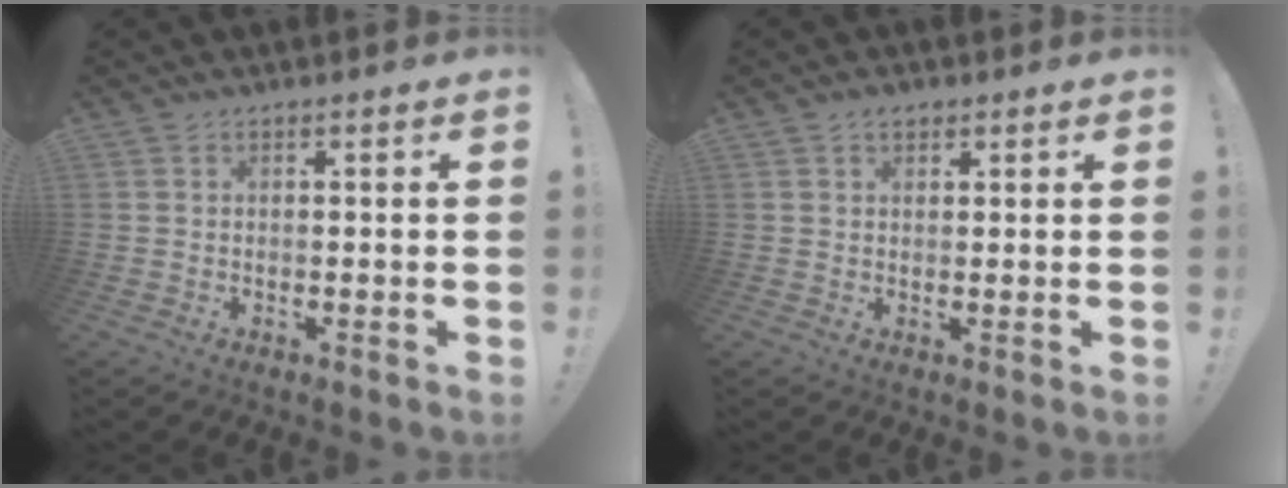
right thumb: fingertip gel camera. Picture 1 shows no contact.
{"total": 2.1, "force": [1.3, 1.3, 1.1], "torque": [-0.013, -0.003, 0.022]}